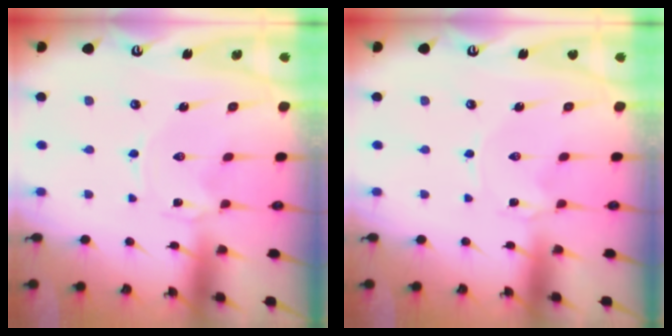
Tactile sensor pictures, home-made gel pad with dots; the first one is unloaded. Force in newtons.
{"total": 0.6, "press": 0.6, "slide": 0.1}